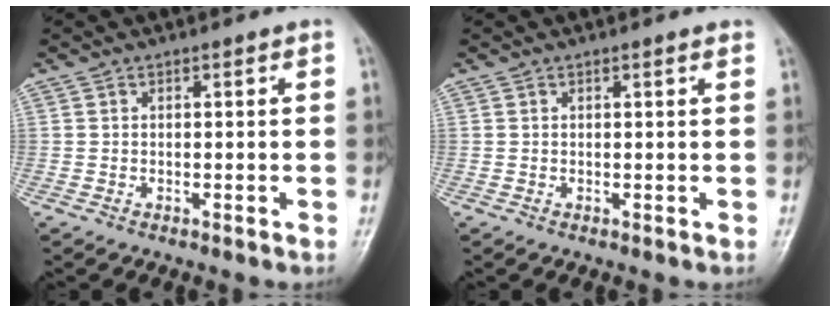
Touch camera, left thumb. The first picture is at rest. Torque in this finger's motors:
{"motor_torque": [-0.09, -0.11, -0.33, -0.28, 0.03]}